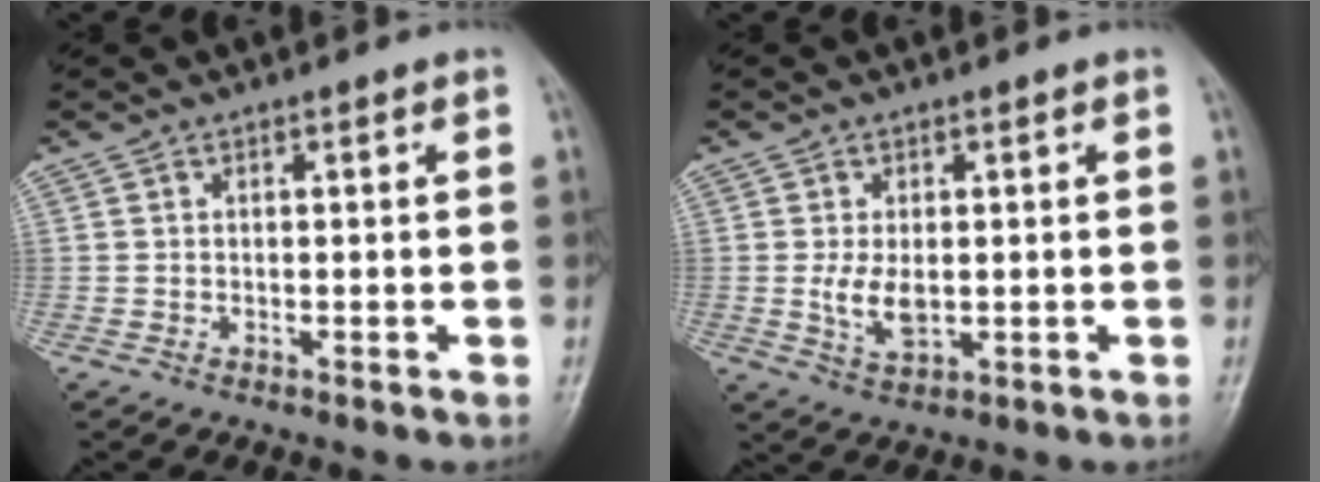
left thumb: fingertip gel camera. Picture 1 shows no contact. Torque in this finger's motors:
{"motor_torque": [-0.08, 0.41, 0.63, 0.10, 0.10]}